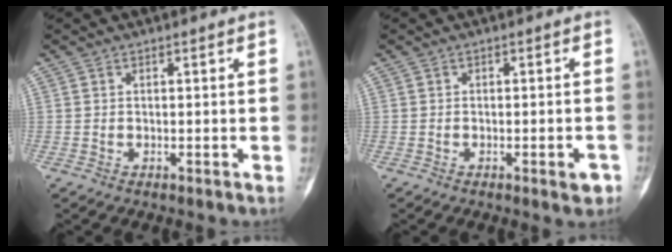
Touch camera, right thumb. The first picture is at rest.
{"total": 2.7, "force": [-1.3, 1.1, 2.1], "torque": [-0.017, 0.009, -0.015]}